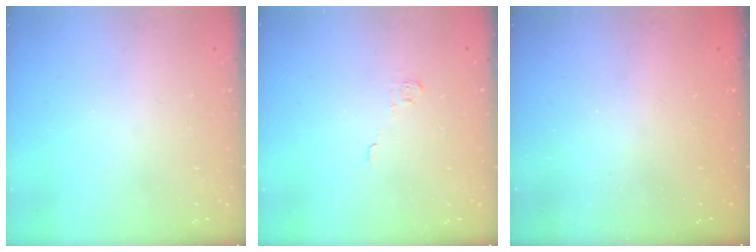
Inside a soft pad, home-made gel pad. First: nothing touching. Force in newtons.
{"total": 2.8, "press": 2.8, "slide": 0.4}
{"total": 2.6, "press": 2.5, "slide": 0.8}